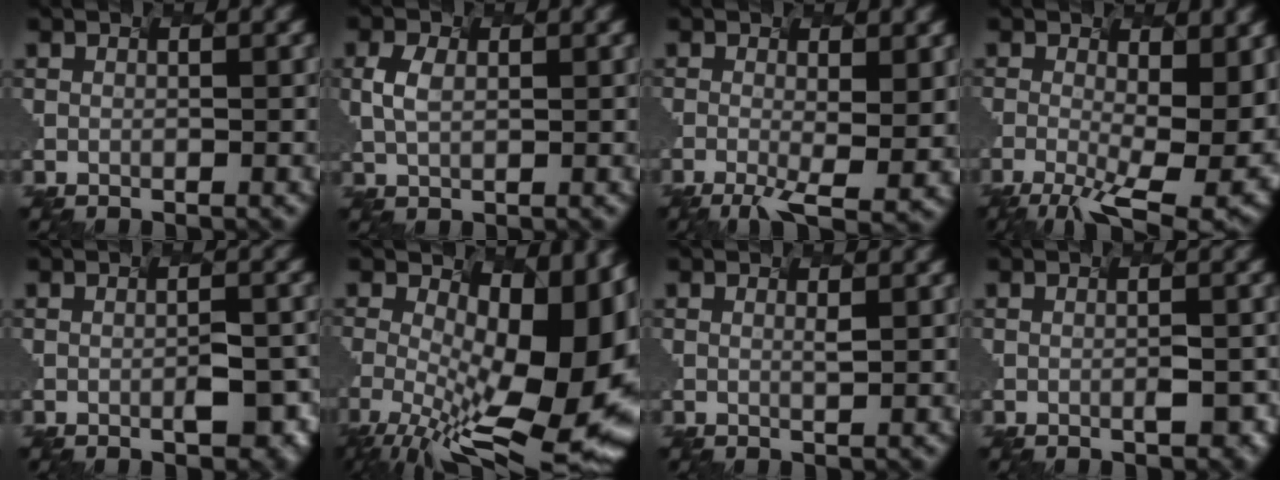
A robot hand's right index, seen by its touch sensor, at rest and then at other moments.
{"total": 0.6, "force": [-0.5, -0.1, 0.3], "torque": [-0.044, -0.010, 0.021]}
{"total": 3.3, "force": [-1.2, 0.0, 3.1], "torque": [-0.069, -0.020, 0.005]}
{"total": 8.6, "force": [-1.4, 2.3, 8.1], "torque": [-0.139, -0.026, 0.016]}
{"total": 3.0, "force": [-1.4, 0.4, 2.6], "torque": [-0.056, -0.016, 0.013]}
{"total": 13.7, "force": [-2.1, 5.3, 12.5], "torque": [-0.195, -0.030, 0.008]}
{"total": 0.9, "force": [-0.2, -0.8, -0.4], "torque": [-0.017, -0.009, 0.013]}
{"total": 1.6, "force": [-0.9, -0.1, 1.3], "torque": [-0.032, -0.007, 0.017]}